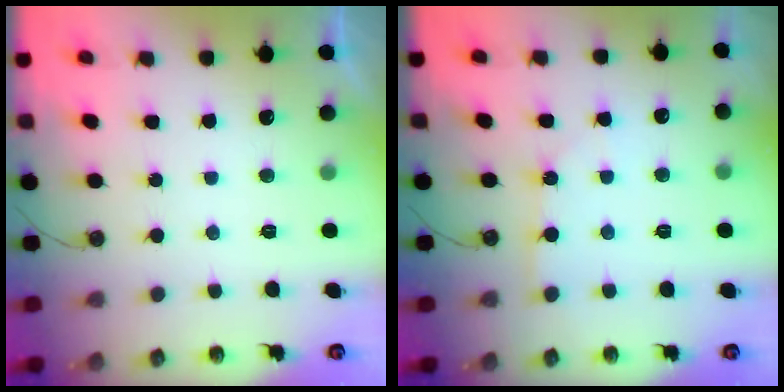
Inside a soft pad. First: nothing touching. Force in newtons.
{"total": 4.9, "press": 4.9, "slide": 0.6}